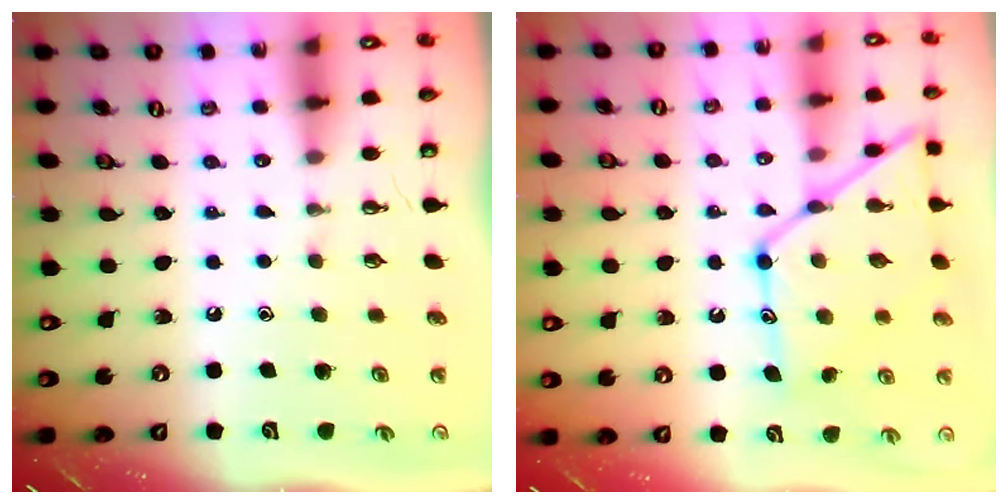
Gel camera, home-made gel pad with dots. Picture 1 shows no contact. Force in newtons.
{"total": 17.2, "press": 17.1, "slide": 1.5}